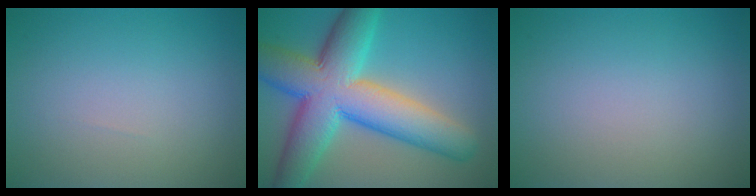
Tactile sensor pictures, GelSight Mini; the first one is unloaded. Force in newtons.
{"total": 12.2, "press": 12.2, "slide": 0.5}
{"total": 0.0}